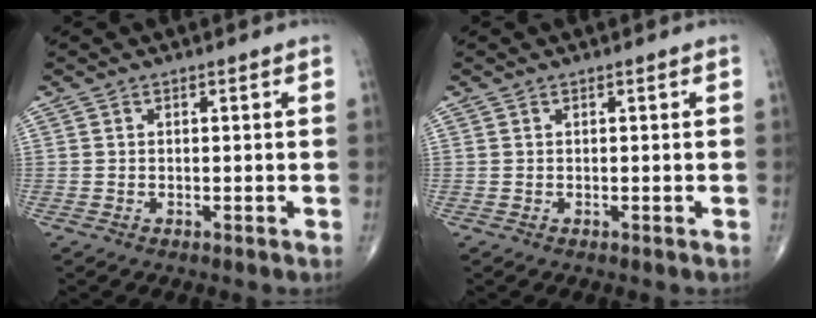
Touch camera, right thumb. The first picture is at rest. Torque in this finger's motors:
{"motor_torque": [0.18, -0.01, -0.12, 0.01, 0.02]}